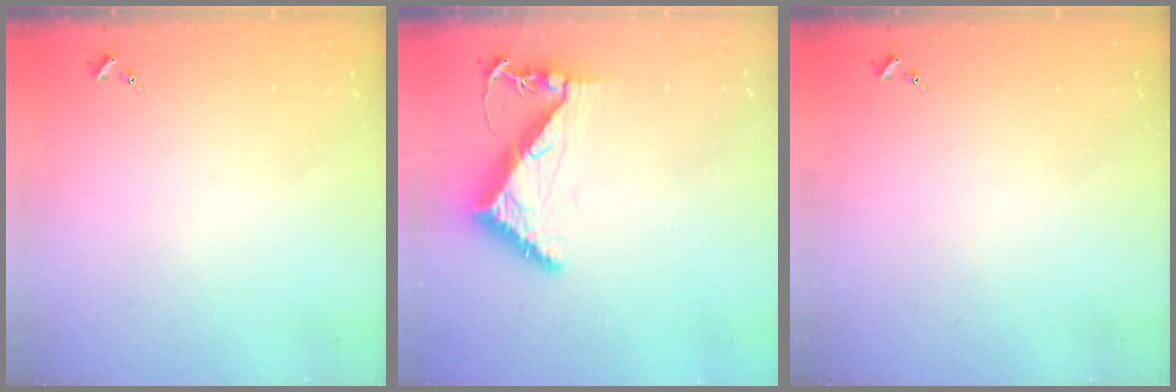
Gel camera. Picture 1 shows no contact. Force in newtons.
{"total": 6.8, "press": 6.8, "slide": 0.9}
{"total": 0.0}